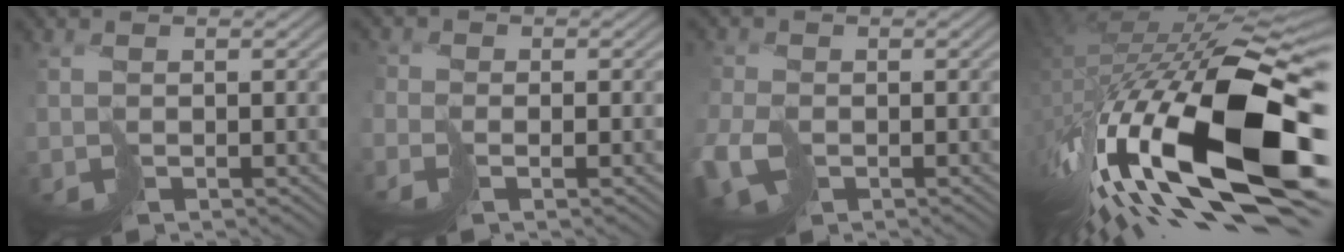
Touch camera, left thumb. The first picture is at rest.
{"total": 1.3, "force": [-1.2, 0.0, -0.4], "torque": [0.026, 0.009, -0.026]}
{"total": 6.4, "force": [-2.7, 4.2, 4.0], "torque": [-0.110, -0.025, -0.048]}
{"total": 19.3, "force": [-5.9, 7.5, 16.8], "torque": [-0.325, -0.035, -0.085]}